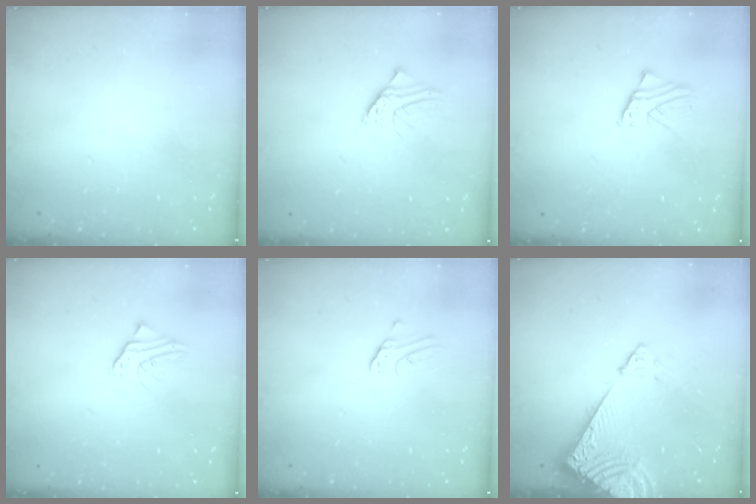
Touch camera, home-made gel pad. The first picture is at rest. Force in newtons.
{"total": 2.6, "press": 2.6, "slide": 0.4}
{"total": 2.3, "press": 2.3, "slide": 0.1}
{"total": 2.8, "press": 2.8, "slide": 0.3}
{"total": 1.3, "press": 1.3, "slide": 0.1}
{"total": 9.0, "press": 8.9, "slide": 1.1}